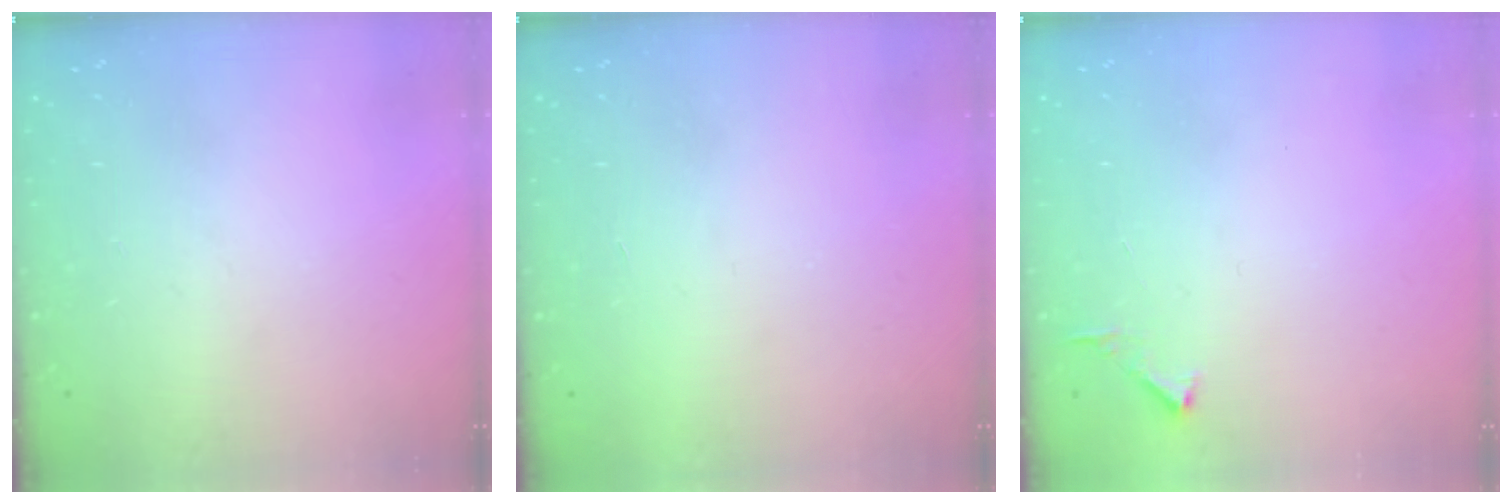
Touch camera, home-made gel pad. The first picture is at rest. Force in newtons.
{"total": 1.5, "press": 1.5, "slide": 0.1}
{"total": 2.8, "press": 2.8, "slide": 0.3}